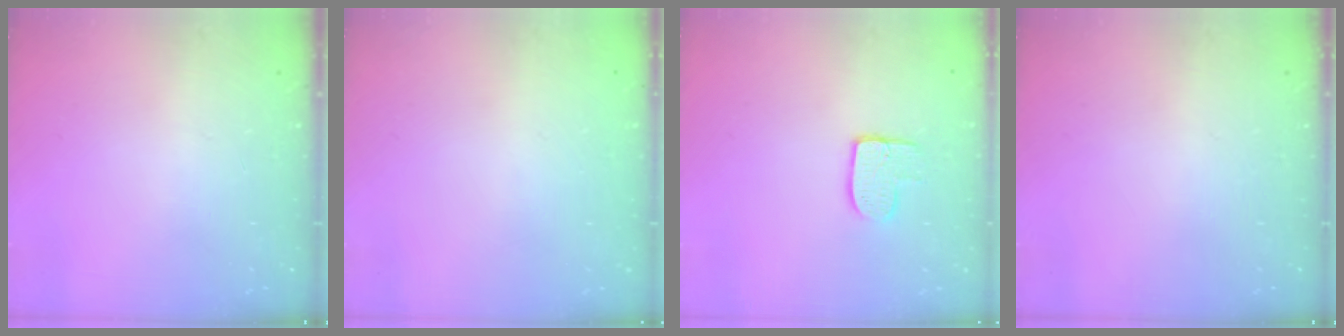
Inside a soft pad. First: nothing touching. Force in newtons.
{"total": 0.0}
{"total": 7.9, "press": 7.9, "slide": 0.5}
{"total": 0.0}